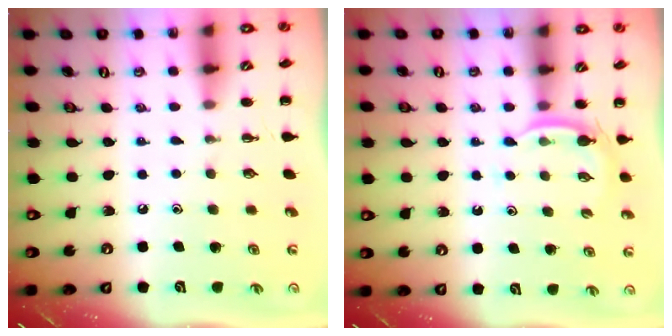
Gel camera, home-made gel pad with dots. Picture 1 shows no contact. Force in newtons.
{"total": 3.7, "press": 3.5, "slide": 1.2}